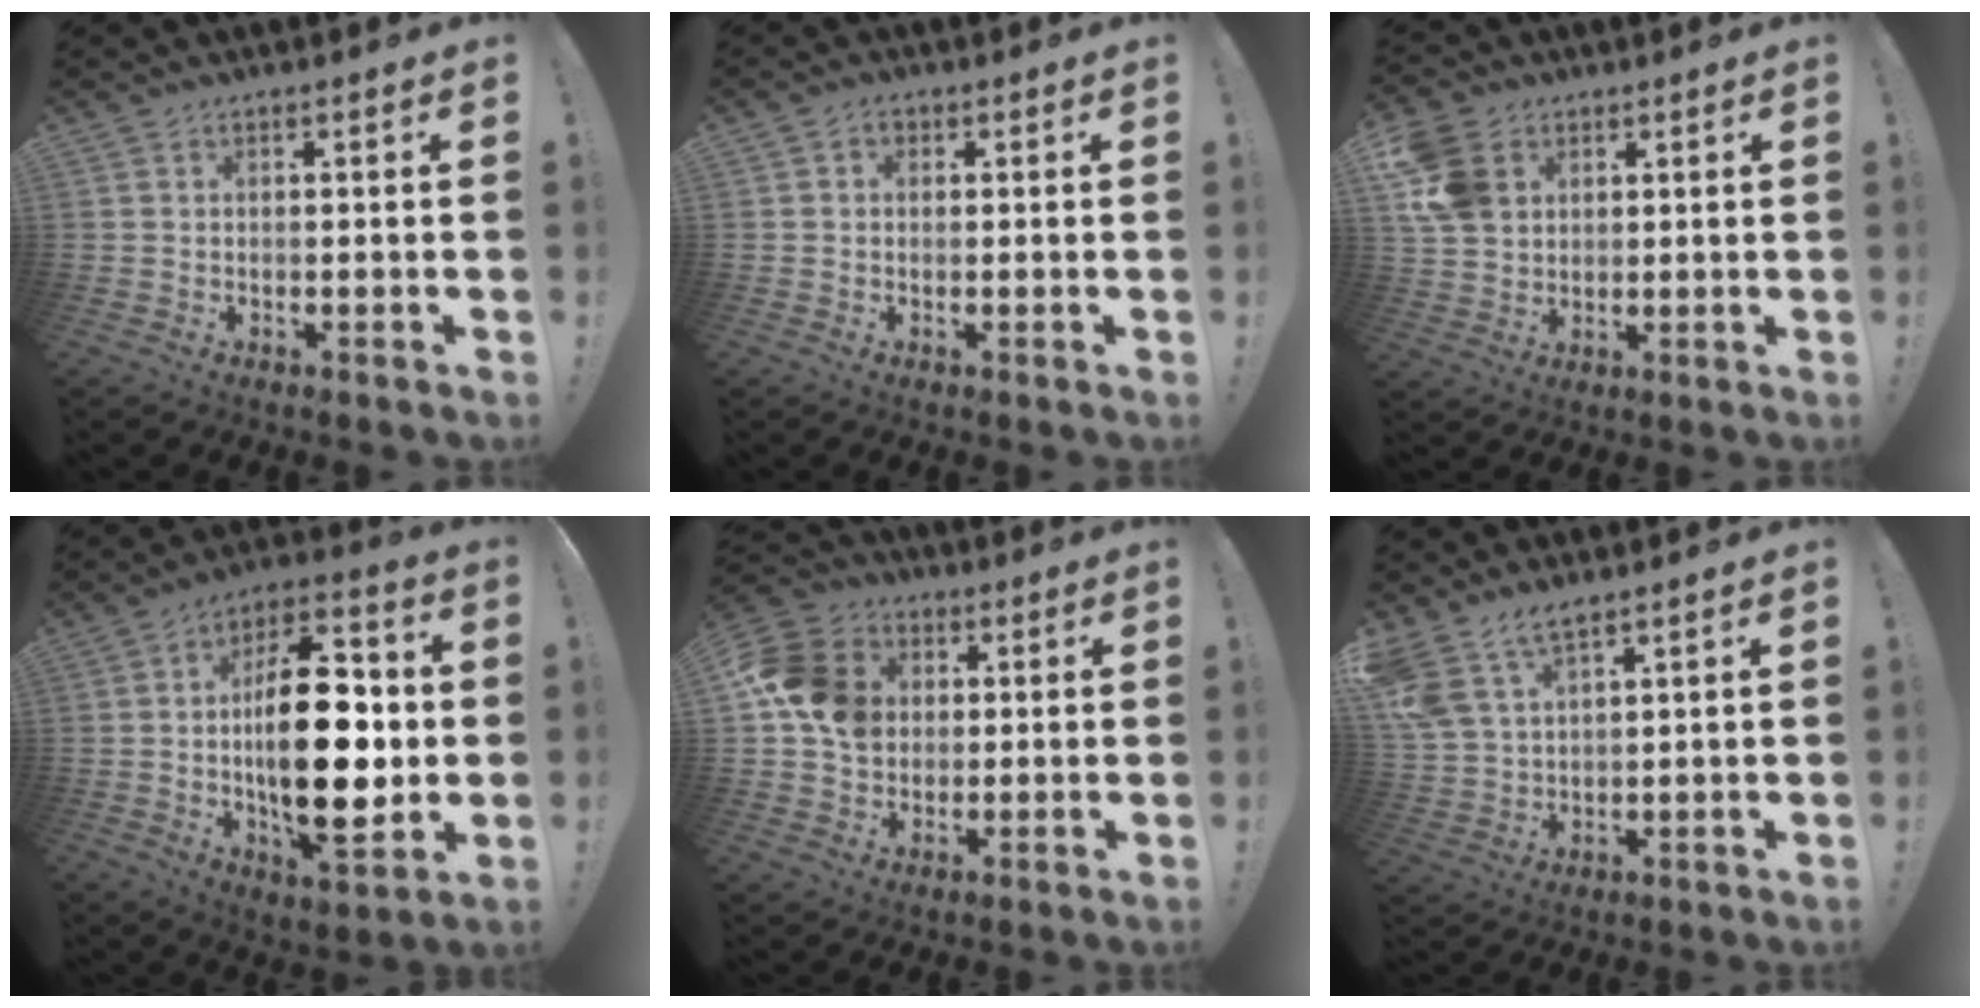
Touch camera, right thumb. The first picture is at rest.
{"total": 1.9, "force": [0.1, 1.7, 0.9], "torque": [-0.008, 0.002, 0.000]}
{"total": 11.3, "force": [4.2, 8.7, 6.0], "torque": [-0.120, -0.008, 0.087]}
{"total": 25.8, "force": [-1.0, 11.8, 22.9], "torque": [-0.372, 0.000, -0.013]}
{"total": 14.4, "force": [2.0, 11.8, 8.0], "torque": [-0.126, 0.000, 0.041]}
{"total": 8.6, "force": [6.4, 3.8, 4.2], "torque": [-0.088, -0.025, 0.131]}